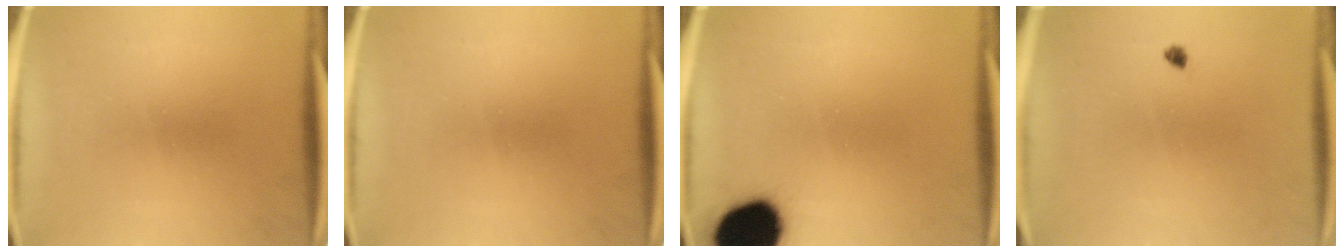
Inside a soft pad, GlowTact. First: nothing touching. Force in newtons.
{"total": 0.0}
{"total": 18.1}
{"total": 0.9}